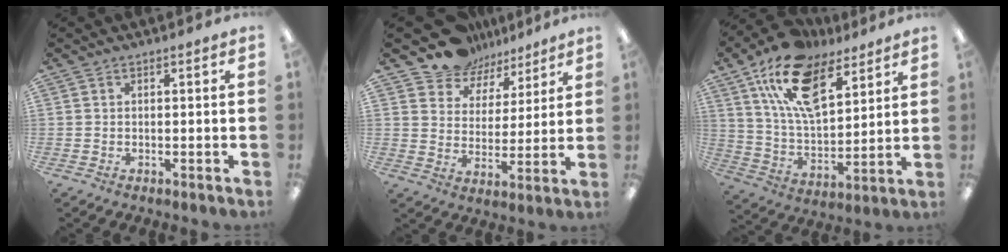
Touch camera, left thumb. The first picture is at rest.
{"total": 12.1, "force": [10.4, 6.1, 1.1], "torque": [-0.038, -0.087, 0.198]}
{"total": 18.7, "force": [11.5, 9.2, 11.5], "torque": [-0.212, -0.042, 0.208]}